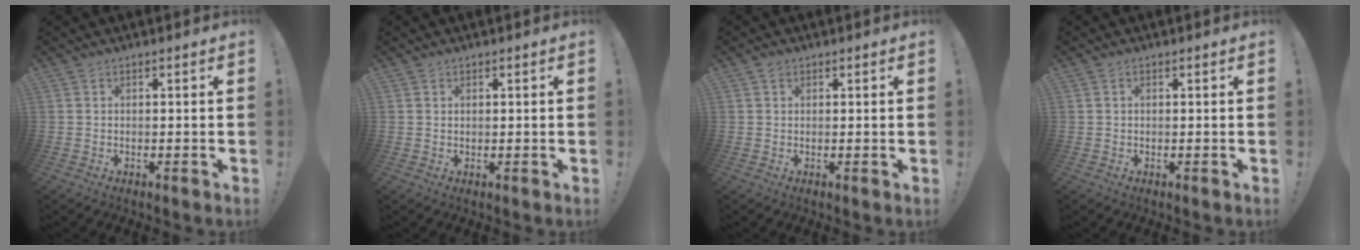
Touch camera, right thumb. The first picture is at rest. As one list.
[{"total": 0.7, "force": [0.5, 0.4, 0.2], "torque": [-0.002, 0.000, 0.010]}, {"total": 0.8, "force": [0.7, 0.4, 0.3], "torque": [-0.002, -0.001, 0.012]}, {"total": 0.6, "force": [0.2, 0.4, 0.4], "torque": [-0.006, 0.001, 0.003]}]